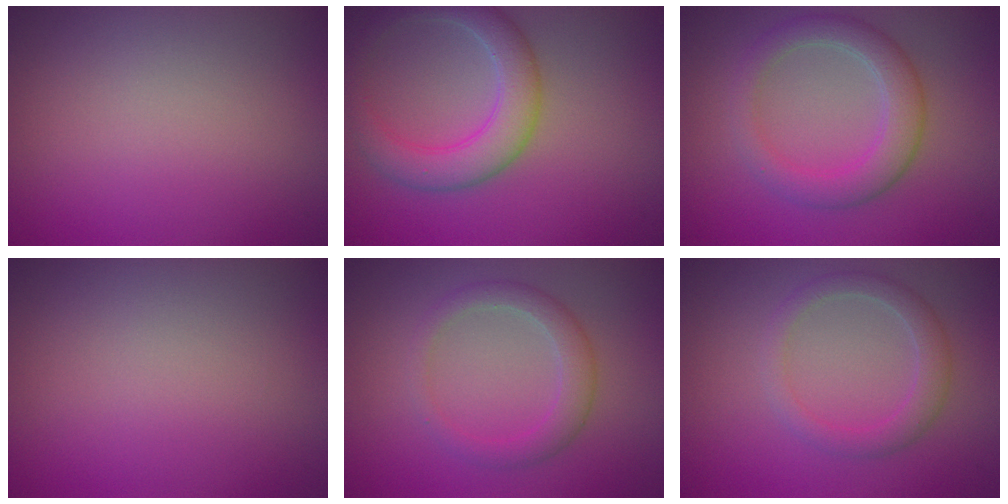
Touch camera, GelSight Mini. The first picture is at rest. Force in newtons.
{"total": 4.7, "press": 4.7, "slide": 0.5}
{"total": 3.9, "press": 3.9, "slide": 0.2}
{"total": 0.0}
{"total": 2.7, "press": 2.7, "slide": 0.2}
{"total": 2.4, "press": 2.4, "slide": 0.1}